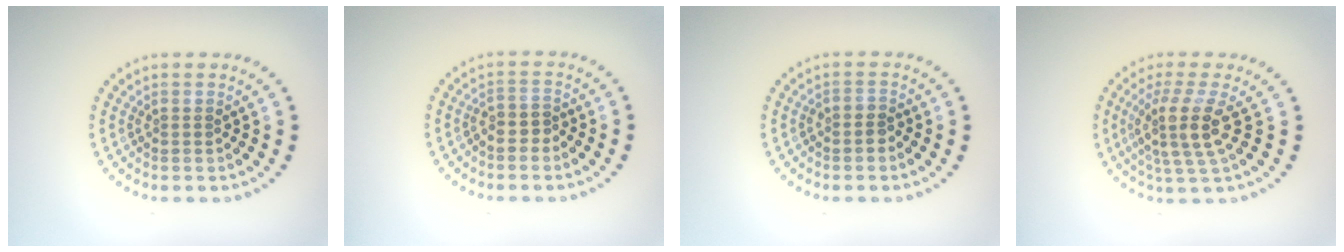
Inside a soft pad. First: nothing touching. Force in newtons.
{"total": 1.3, "press": 1.1, "slide": 0.7}
{"total": 1.0, "press": 0.7, "slide": 0.6}
{"total": 4.1, "press": 3.2, "slide": 2.5}